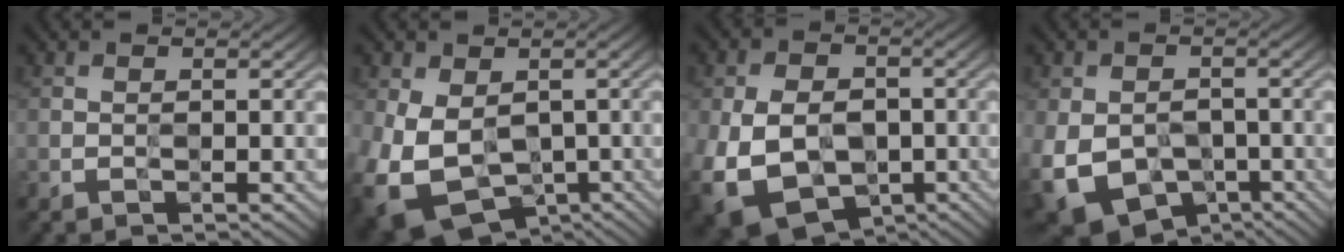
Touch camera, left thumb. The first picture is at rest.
{"total": 11.4, "force": [-2.4, 7.9, 7.9], "torque": [-0.178, -0.040, -0.030]}
{"total": 14.9, "force": [-5.0, 11.0, 8.8], "torque": [-0.180, -0.039, -0.075]}
{"total": 12.0, "force": [-4.5, 8.6, 7.0], "torque": [-0.146, -0.041, -0.054]}